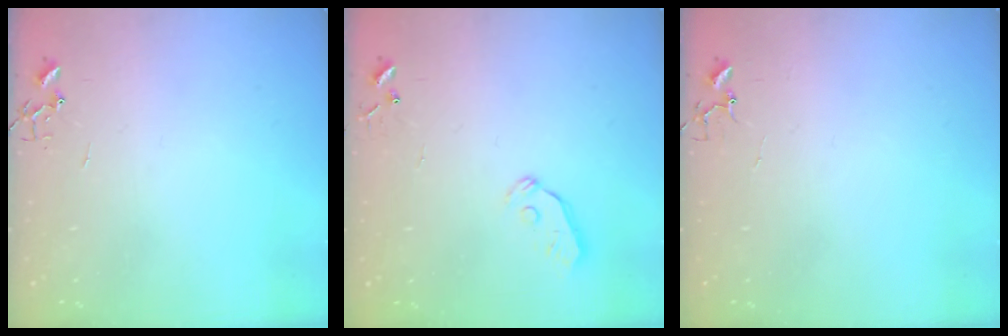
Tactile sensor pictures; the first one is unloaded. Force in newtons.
{"total": 3.0, "press": 3.0, "slide": 0.3}
{"total": 4.0, "press": 4.0, "slide": 0.3}